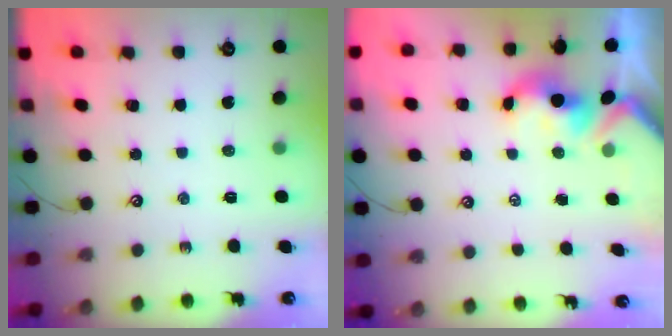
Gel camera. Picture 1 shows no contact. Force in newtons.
{"total": 1.5, "press": 1.3, "slide": 0.7}